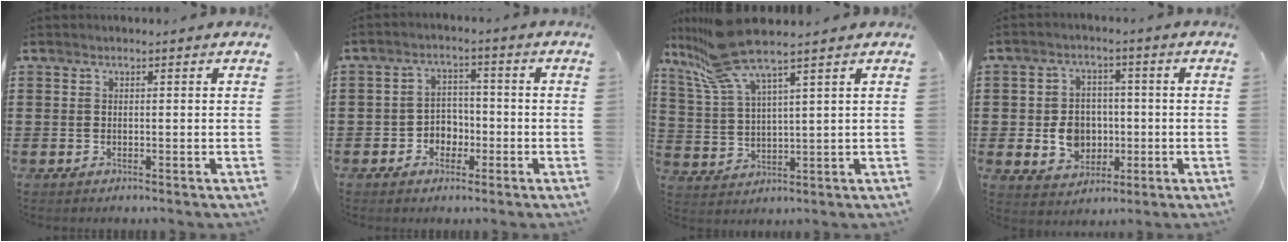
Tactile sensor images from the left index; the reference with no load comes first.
{"total": 3.7, "force": [-1.9, 2.9, 1.2], "torque": [-0.032, 0.009, -0.043]}
{"total": 9.9, "force": [7.8, 1.4, 5.9], "torque": [-0.155, -0.024, 0.138]}
{"total": 6.4, "force": [-0.6, 5.6, 3.2], "torque": [-0.058, 0.009, -0.011]}